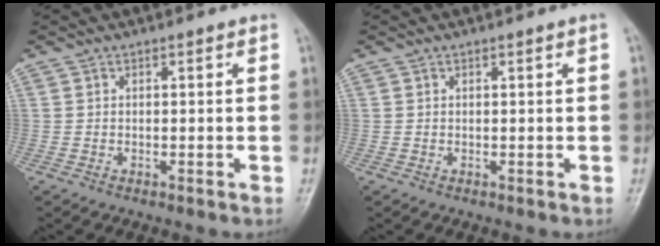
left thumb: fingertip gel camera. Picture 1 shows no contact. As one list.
[{"total": 0.7, "force": [0.4, -0.1, 0.6], "torque": [-0.012, 0.002, 0.007]}]